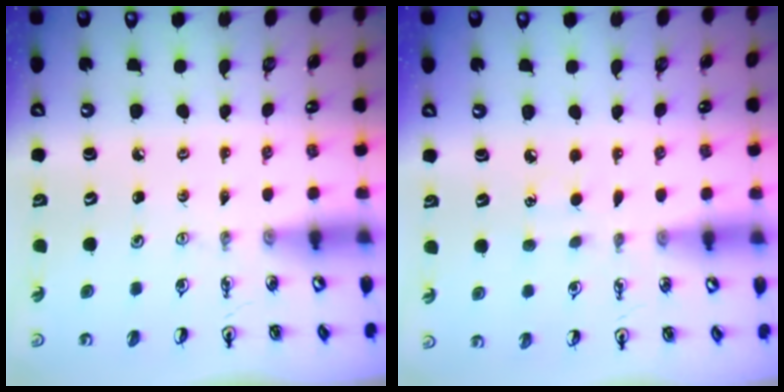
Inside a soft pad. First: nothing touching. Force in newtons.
{"total": 4.2, "press": 4.1, "slide": 0.4}